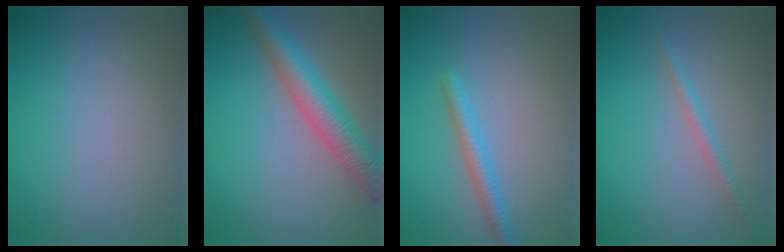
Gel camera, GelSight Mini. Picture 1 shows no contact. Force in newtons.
{"total": 5.6, "press": 5.6, "slide": 0.3}
{"total": 2.2, "press": 2.2, "slide": 0.1}
{"total": 1.4, "press": 1.4, "slide": 0.1}